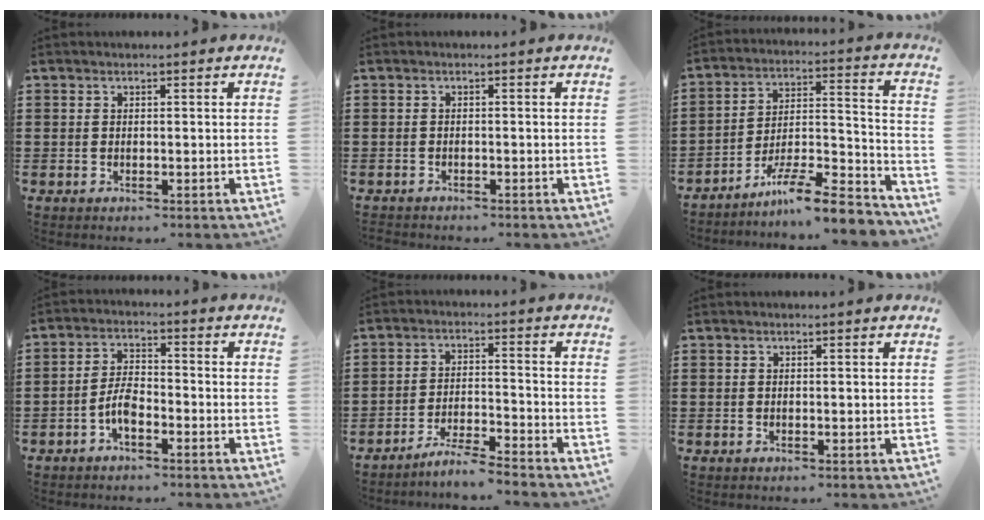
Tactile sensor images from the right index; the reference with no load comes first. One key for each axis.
{"total": 0.8, "fx": -0.8, "fy": 0.0, "fz": 0.0, "tx": -0.003, "ty": 0.000, "tz": -0.017}
{"total": 10.0, "fx": -8.6, "fy": 1.0, "fz": 5.1, "tx": -0.075, "ty": 0.016, "tz": -0.163}
{"total": 4.5, "fx": -2.2, "fy": 1.9, "fz": 3.4, "tx": -0.080, "ty": 0.004, "tz": -0.048}
{"total": 4.7, "fx": -4.5, "fy": -0.5, "fz": 1.3, "tx": -0.031, "ty": -0.005, "tz": -0.092}
{"total": 0.0}